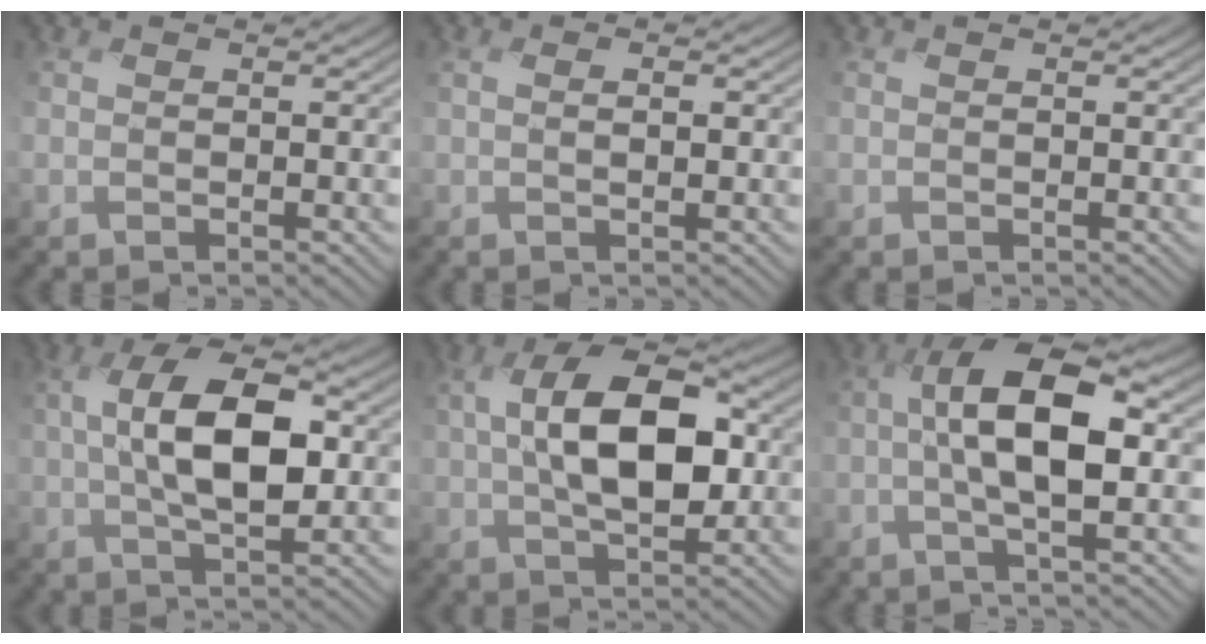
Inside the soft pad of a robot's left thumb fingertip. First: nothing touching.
{"total": 1.7, "force": [0.3, 0.3, 1.6], "torque": [-0.037, 0.004, 0.004]}
{"total": 0.0}
{"total": 10.7, "force": [0.7, 4.6, 9.7], "torque": [-0.182, 0.010, 0.009]}
{"total": 11.2, "force": [0.9, 5.7, 9.6], "torque": [-0.177, 0.011, 0.011]}
{"total": 10.1, "force": [-0.3, 2.9, 9.7], "torque": [-0.160, 0.019, -0.017]}